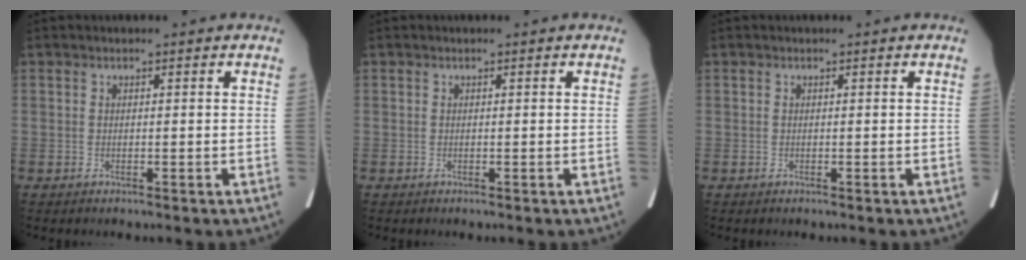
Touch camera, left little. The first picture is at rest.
{"total": 0.0}
{"total": 0.0}